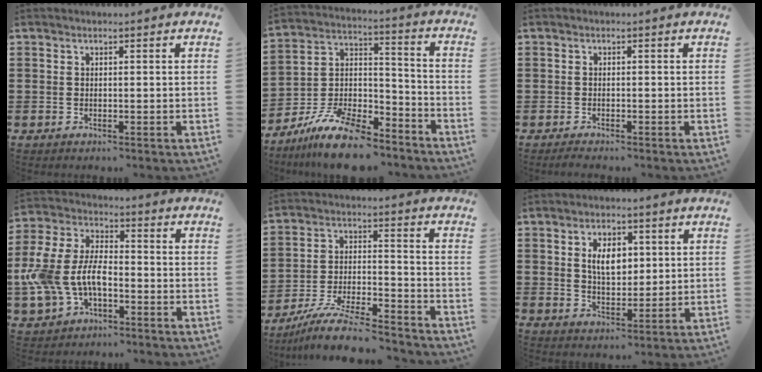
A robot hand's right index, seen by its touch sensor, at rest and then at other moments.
{"total": 12.5, "force": [-10.3, 3.6, 6.1], "torque": [-0.122, 0.034, -0.197]}
{"total": 0.9, "force": [-0.9, 0.0, 0.1], "torque": [-0.003, -0.003, -0.019]}
{"total": 9.2, "force": [-2.8, 5.3, 6.9], "torque": [-0.186, -0.006, -0.058]}
{"total": 10.3, "force": [-9.2, 1.0, 4.5], "torque": [-0.083, 0.020, -0.177]}
{"total": 5.6, "force": [1.5, 3.3, 4.3], "torque": [-0.079, 0.006, 0.020]}